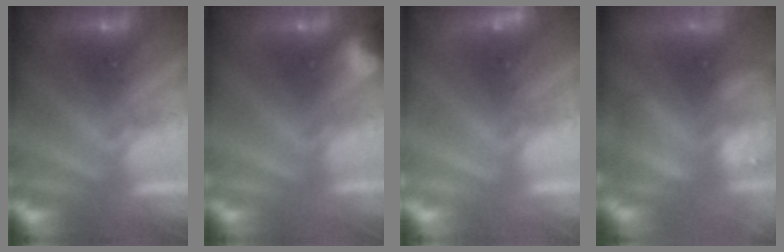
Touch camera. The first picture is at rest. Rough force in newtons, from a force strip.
{"total": 2.9}
{"total": 2.4}
{"total": 7.5}